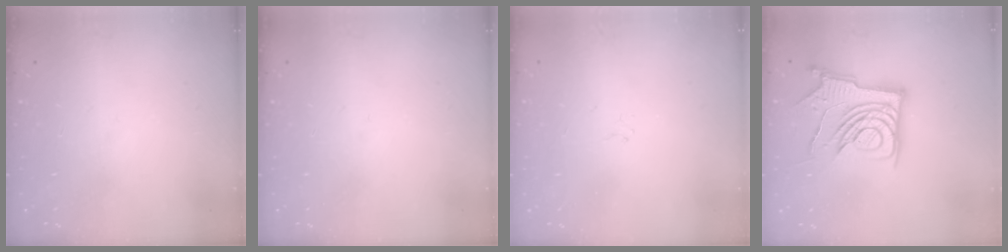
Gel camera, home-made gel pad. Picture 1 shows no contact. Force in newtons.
{"total": 0.0}
{"total": 0.9, "press": 0.8, "slide": 0.4}
{"total": 14.4, "press": 14.3, "slide": 1.5}